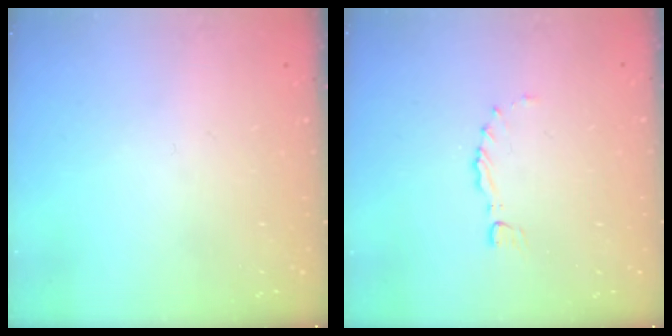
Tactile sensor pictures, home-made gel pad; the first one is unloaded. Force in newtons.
{"total": 0.0}